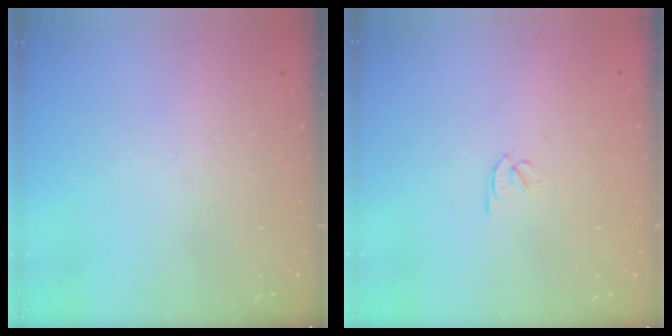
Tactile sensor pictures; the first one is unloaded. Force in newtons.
{"total": 1.8, "press": 1.7, "slide": 0.5}